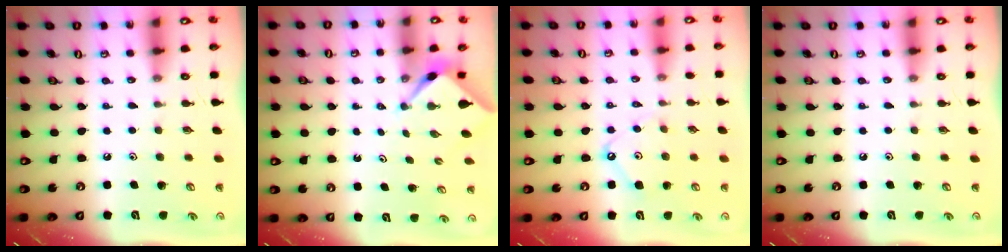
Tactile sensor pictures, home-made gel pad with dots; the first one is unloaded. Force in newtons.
{"total": 2.2, "press": 2.2, "slide": 0.2}
{"total": 6.2, "press": 6.1, "slide": 0.8}
{"total": 0.0}